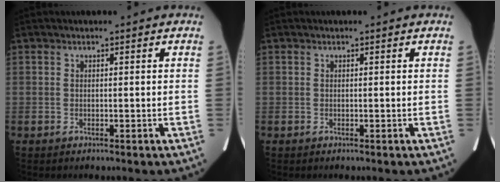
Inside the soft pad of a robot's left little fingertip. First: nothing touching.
{"total": 0.0}